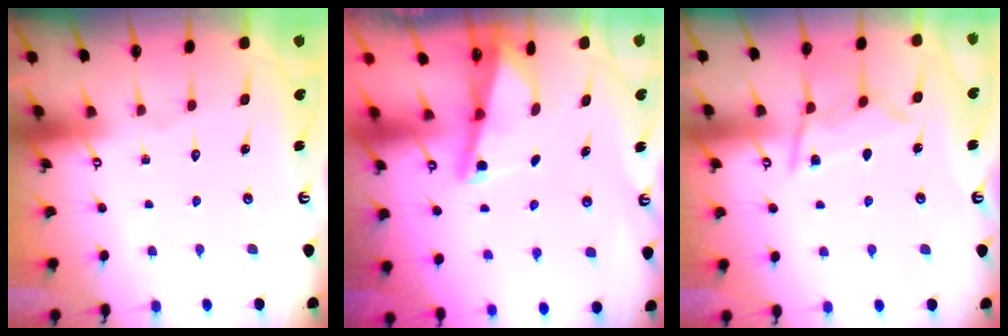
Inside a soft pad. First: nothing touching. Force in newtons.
{"total": 2.3, "press": 2.3, "slide": 0.3}
{"total": 9.4, "press": 9.3, "slide": 0.9}